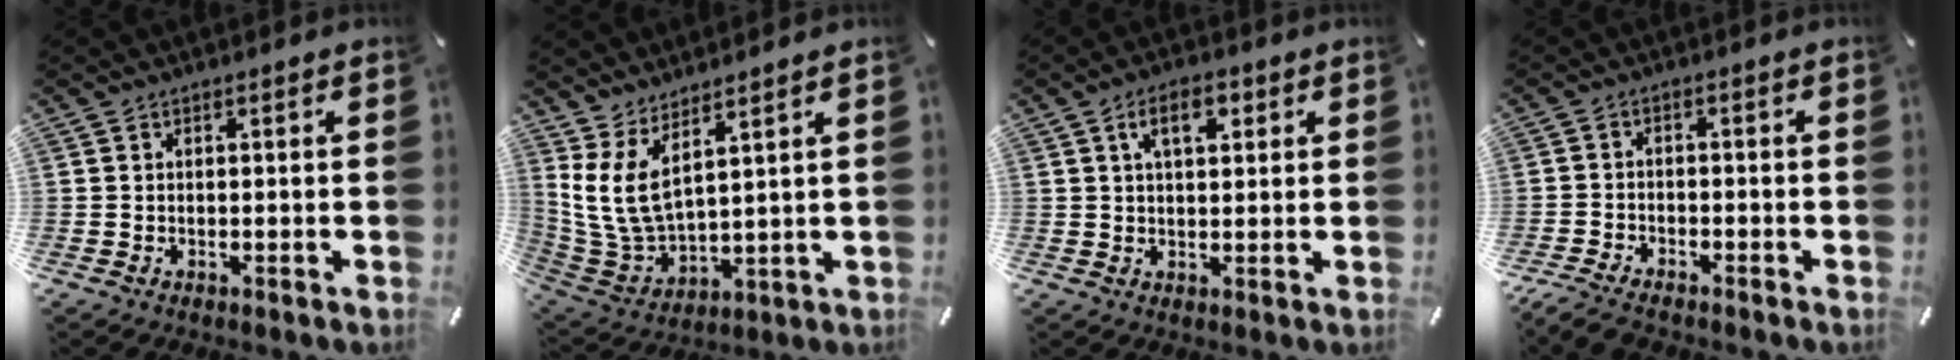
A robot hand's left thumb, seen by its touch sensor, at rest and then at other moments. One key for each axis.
{"total": 9.3, "fx": 4.6, "fy": 4.5, "fz": 6.6, "tx": -0.174, "ty": -0.041, "tz": 0.089}
{"total": 6.5, "fx": 2.6, "fy": 3.2, "fz": 5.0, "tx": -0.082, "ty": 0.001, "tz": 0.040}
{"total": 4.2, "fx": -3.8, "fy": 1.2, "fz": 1.5, "tx": -0.042, "ty": 0.010, "tz": -0.076}